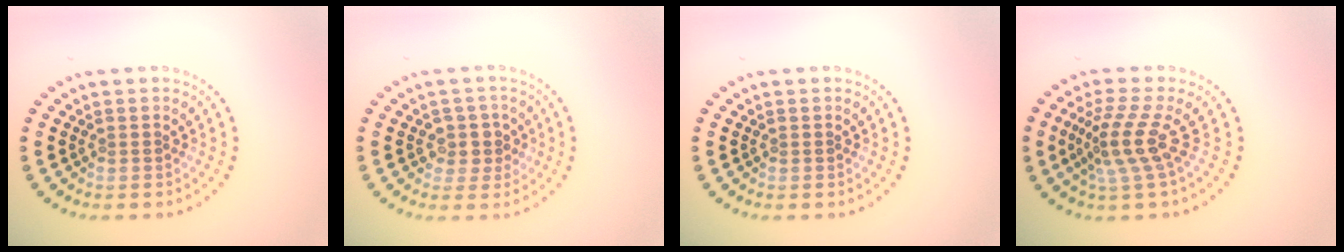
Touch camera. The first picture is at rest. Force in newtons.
{"total": 2.2, "press": 2.0, "slide": 0.9}
{"total": 0.0}
{"total": 3.6, "press": 2.6, "slide": 2.5}